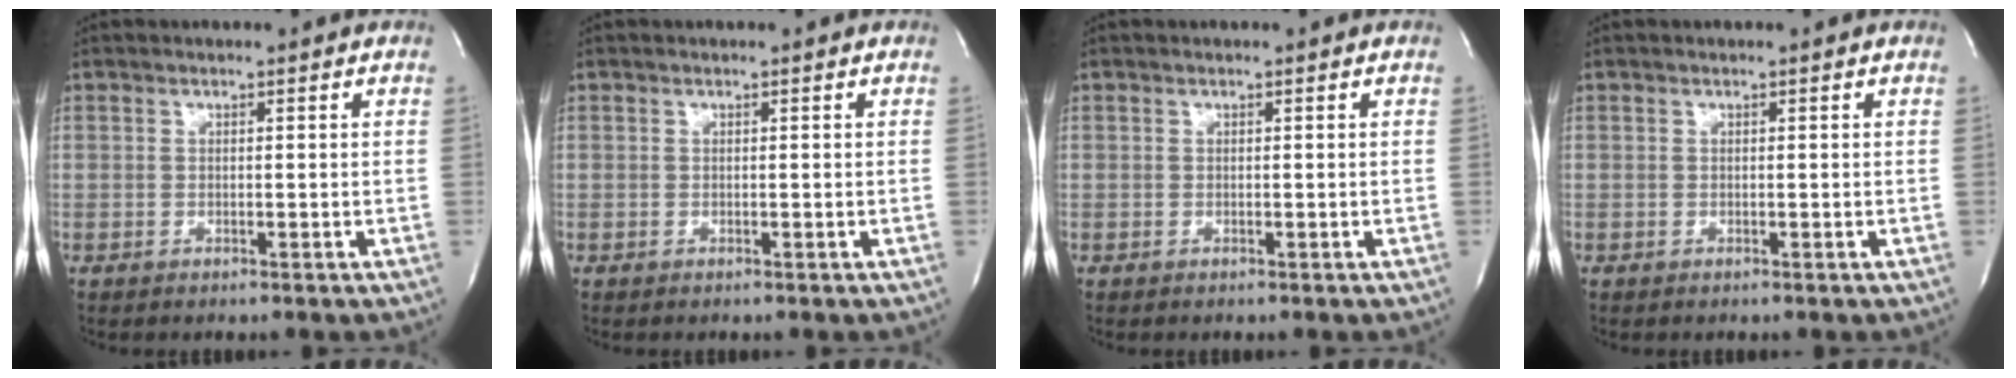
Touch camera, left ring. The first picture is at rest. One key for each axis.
{"total": 0.0}
{"total": 0.0}
{"total": 0.0}